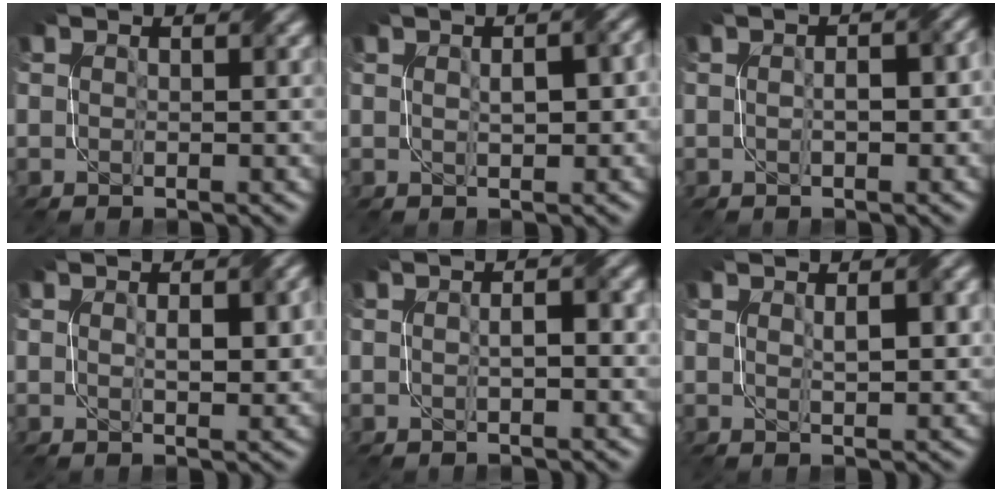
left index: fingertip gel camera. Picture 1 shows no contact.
{"total": 3.1, "force": [0.5, 1.2, 2.8], "torque": [-0.038, 0.008, 0.010]}
{"total": 3.7, "force": [0.1, 1.8, 3.2], "torque": [-0.036, 0.007, -0.005]}
{"total": 3.1, "force": [0.4, 1.2, 2.9], "torque": [-0.051, 0.002, 0.010]}
{"total": 2.3, "force": [0.2, 0.7, 2.1], "torque": [-0.029, -0.004, -0.001]}
{"total": 2.7, "force": [0.8, 0.6, 2.5], "torque": [-0.038, 0.006, 0.016]}